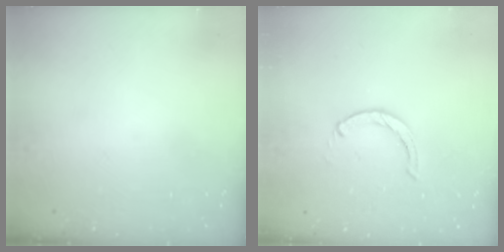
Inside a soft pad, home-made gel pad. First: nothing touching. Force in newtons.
{"total": 0.0}